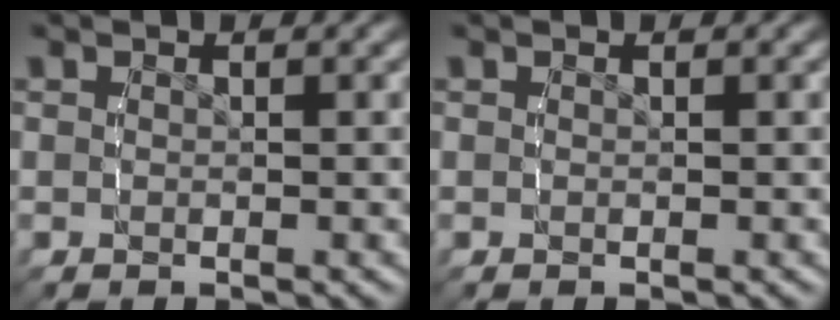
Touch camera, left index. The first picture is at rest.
{"total": 0.0}